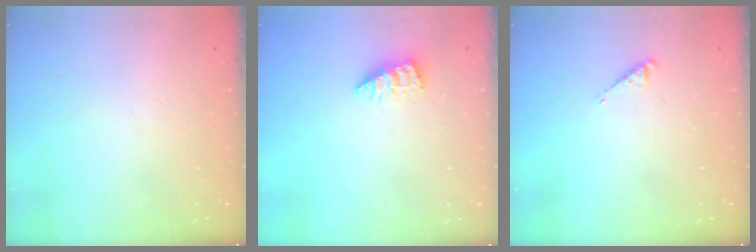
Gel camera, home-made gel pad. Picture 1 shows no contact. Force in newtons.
{"total": 2.5, "press": 2.5, "slide": 0.1}
{"total": 3.6, "press": 3.5, "slide": 0.5}